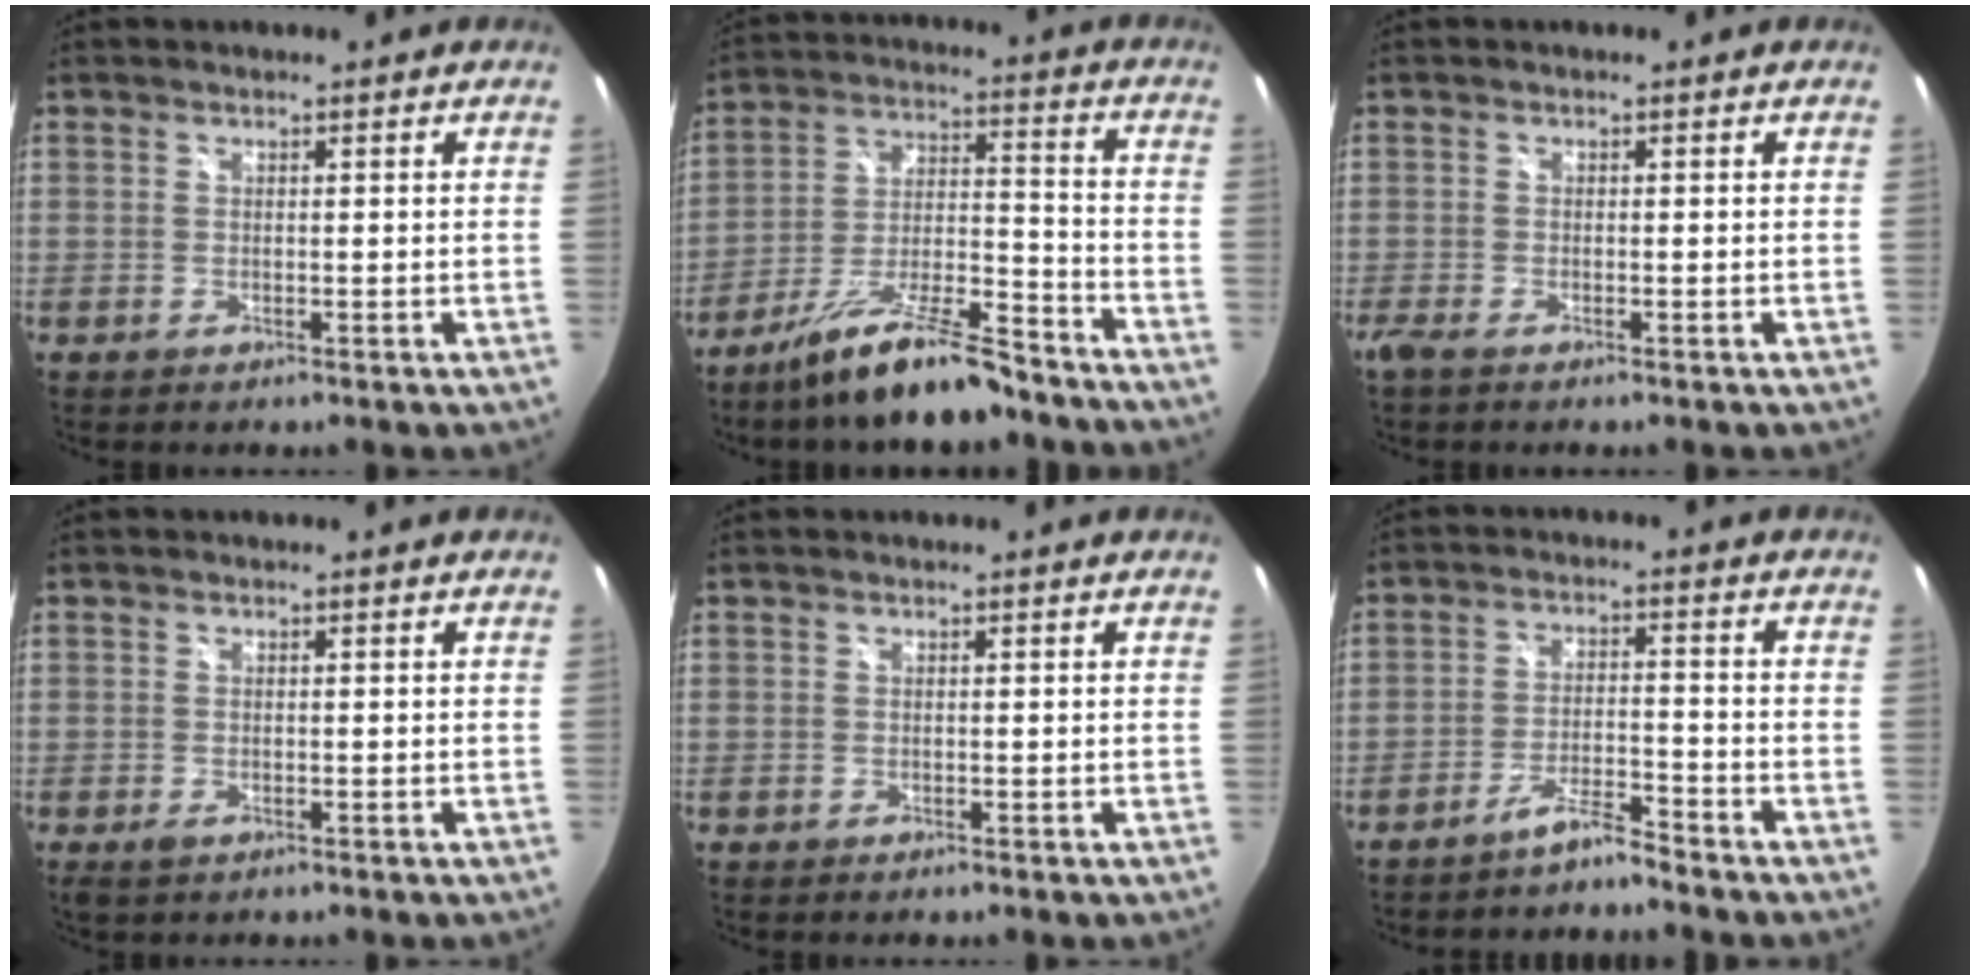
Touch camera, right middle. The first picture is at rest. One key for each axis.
{"total": 15.0, "fx": -12.0, "fy": 2.6, "fz": 8.6, "tx": -0.168, "ty": -0.006, "tz": -0.204}
{"total": 1.7, "fx": -1.3, "fy": 0.2, "fz": 1.1, "tx": -0.026, "ty": -0.006, "tz": -0.028}
{"total": 1.6, "fx": -0.9, "fy": 0.9, "fz": 0.9, "tx": -0.018, "ty": -0.006, "tz": -0.015}
{"total": 0.0}
{"total": 4.3, "fx": -4.1, "fy": -0.2, "fz": 1.3, "tx": -0.041, "ty": 0.008, "tz": -0.073}